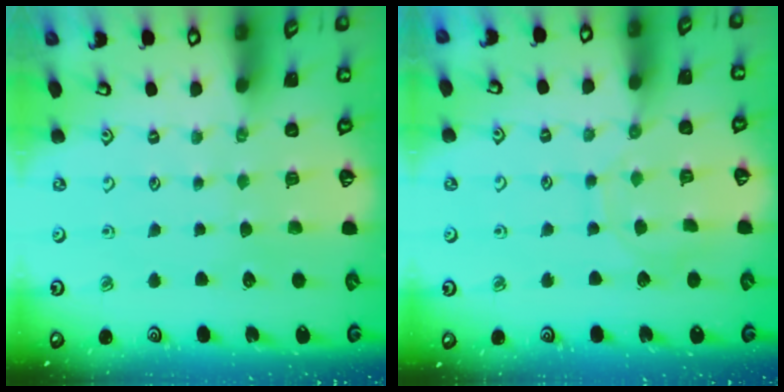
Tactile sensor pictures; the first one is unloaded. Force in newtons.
{"total": 8.5, "press": 8.4, "slide": 0.7}